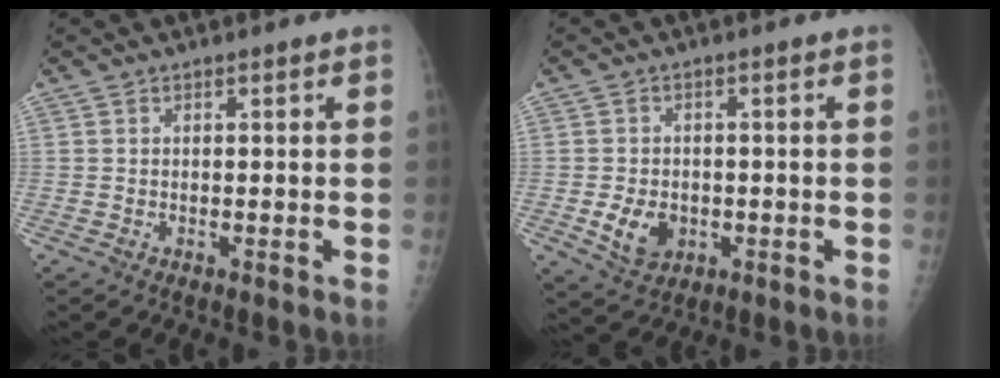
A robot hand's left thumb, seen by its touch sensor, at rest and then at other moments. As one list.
[{"total": 6.3, "force": [-1.6, 4.7, 3.9], "torque": [-0.055, 0.002, -0.017]}]